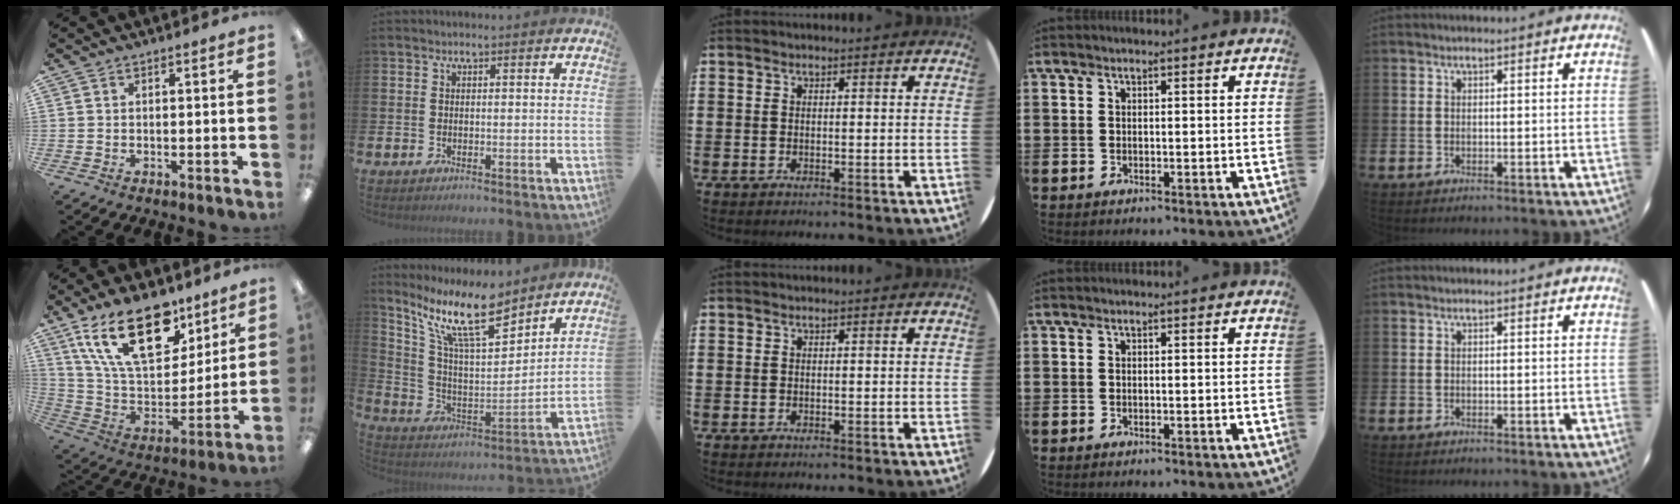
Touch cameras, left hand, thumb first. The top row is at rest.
{"thumb": {"total": 23.1, "force": [12.9, 12.0, 14.8], "torque": [-0.281, -0.056, 0.226]}, "index": {"total": 13.2, "force": [10.0, 3.6, 7.8], "torque": [-0.166, -0.051, 0.174]}}